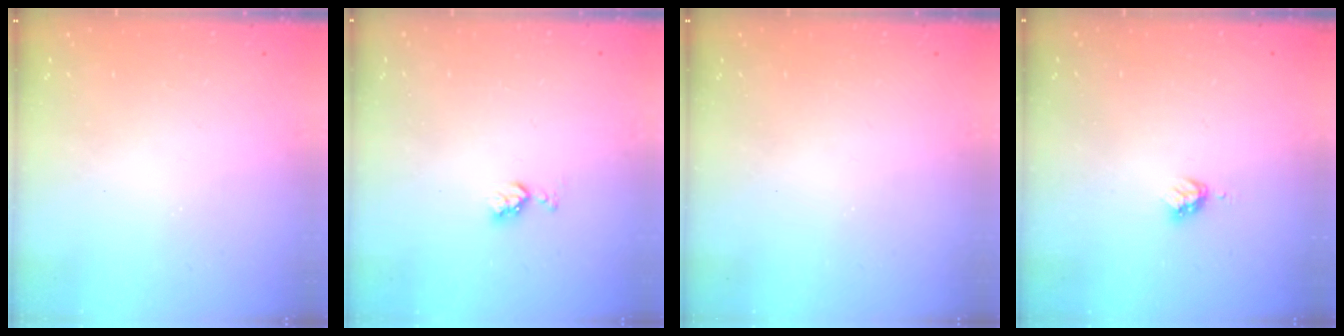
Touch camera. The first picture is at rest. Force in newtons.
{"total": 4.4, "press": 4.3, "slide": 0.7}
{"total": 0.0}
{"total": 2.9, "press": 2.8, "slide": 0.4}